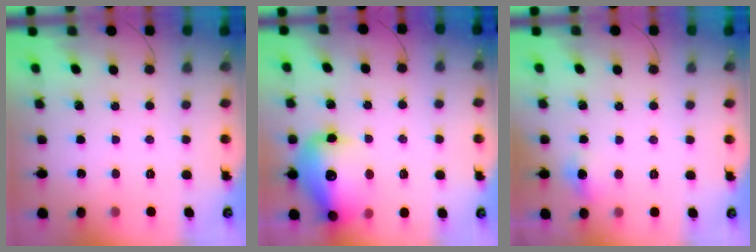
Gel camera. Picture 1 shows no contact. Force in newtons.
{"total": 17.2, "press": 17.1, "slide": 2.5}
{"total": 5.1, "press": 4.6, "slide": 2.1}